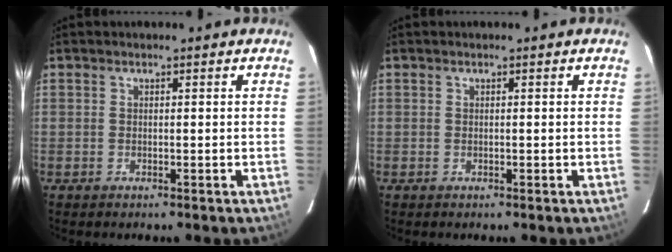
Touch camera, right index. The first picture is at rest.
{"total": 0.0}